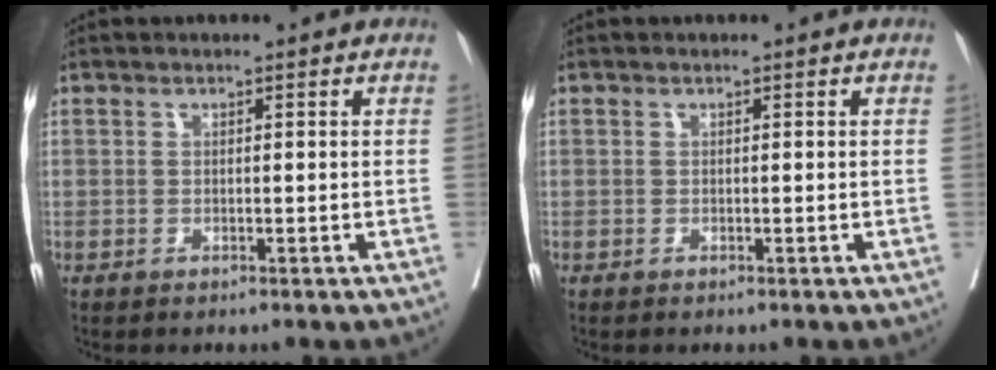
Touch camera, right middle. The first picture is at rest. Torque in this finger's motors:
{"motor_torque": [0.30, -0.35, 0.08, 0.00]}